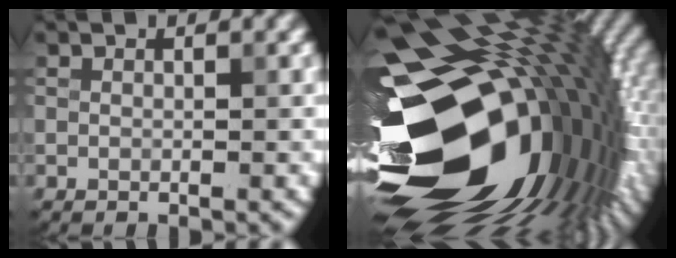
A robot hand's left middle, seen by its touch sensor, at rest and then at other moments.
{"total": 20.9, "force": [-2.9, 12.8, 16.3], "torque": [-0.278, -0.037, -0.056]}